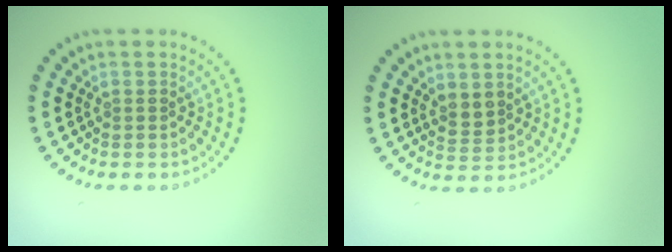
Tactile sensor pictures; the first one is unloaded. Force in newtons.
{"total": 1.7, "press": 1.5, "slide": 0.8}